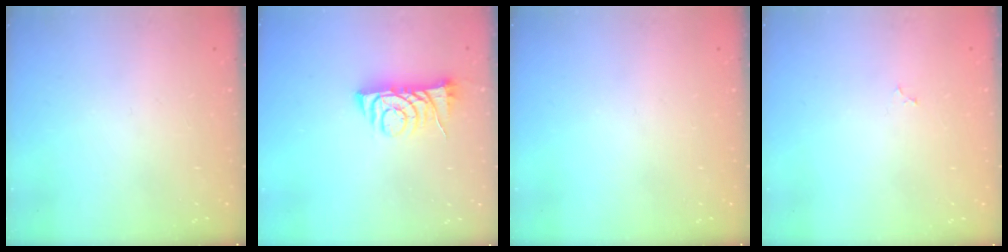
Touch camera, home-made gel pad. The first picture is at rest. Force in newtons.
{"total": 7.1, "press": 7.0, "slide": 0.9}
{"total": 0.0}
{"total": 2.3, "press": 2.3, "slide": 0.2}